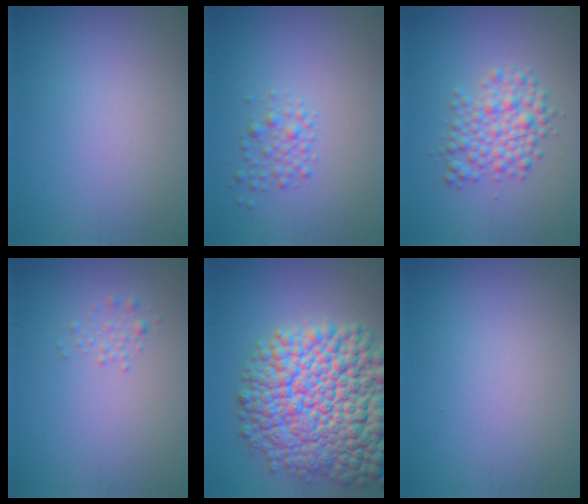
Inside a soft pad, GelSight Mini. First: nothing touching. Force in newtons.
{"total": 1.7, "press": 1.7, "slide": 0.1}
{"total": 4.0, "press": 4.0, "slide": 0.1}
{"total": 1.0, "press": 1.0, "slide": 0.0}
{"total": 16.8, "press": 16.8, "slide": 0.7}
{"total": 0.0}